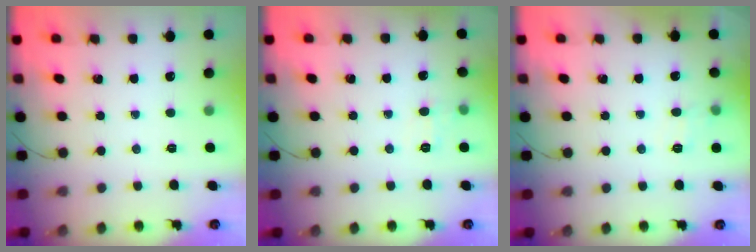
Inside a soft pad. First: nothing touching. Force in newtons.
{"total": 5.8, "press": 5.7, "slide": 1.4}
{"total": 3.6, "press": 3.3, "slide": 1.6}